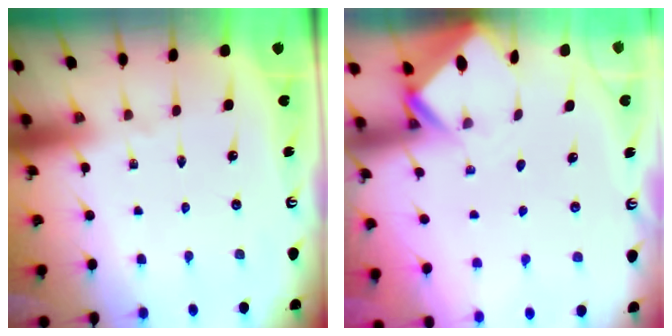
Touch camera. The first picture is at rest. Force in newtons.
{"total": 2.4, "press": 2.4, "slide": 0.2}